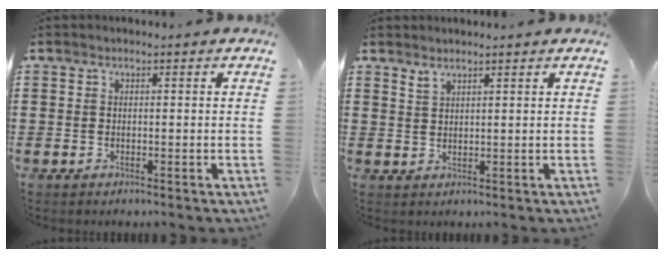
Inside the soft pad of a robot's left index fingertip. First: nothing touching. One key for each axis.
{"total": 1.7, "fx": 1.5, "fy": 0.4, "fz": 0.5, "tx": -0.014, "ty": 0.001, "tz": 0.029}